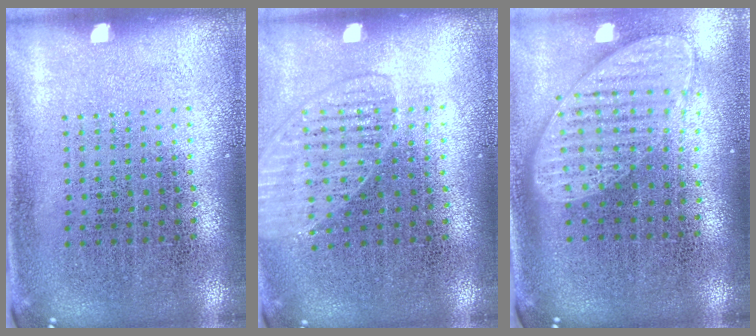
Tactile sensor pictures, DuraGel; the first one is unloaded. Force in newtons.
{"total": 1.4, "press": 1.4, "slide": 0.3}
{"total": 1.9, "press": 1.5, "slide": 1.1}